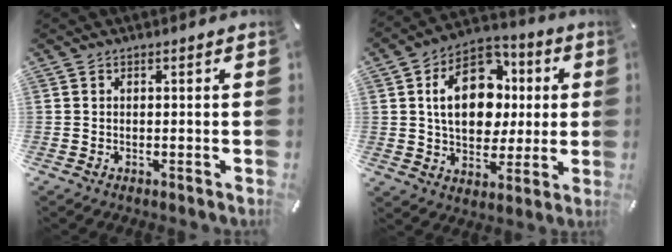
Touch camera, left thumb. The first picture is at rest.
{"total": 17.3, "force": [2.6, 12.9, 11.2], "torque": [-0.182, 0.006, 0.049]}